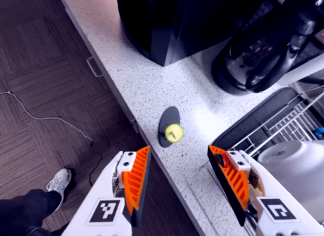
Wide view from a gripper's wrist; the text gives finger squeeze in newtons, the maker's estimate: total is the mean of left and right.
{"total": 0.0}